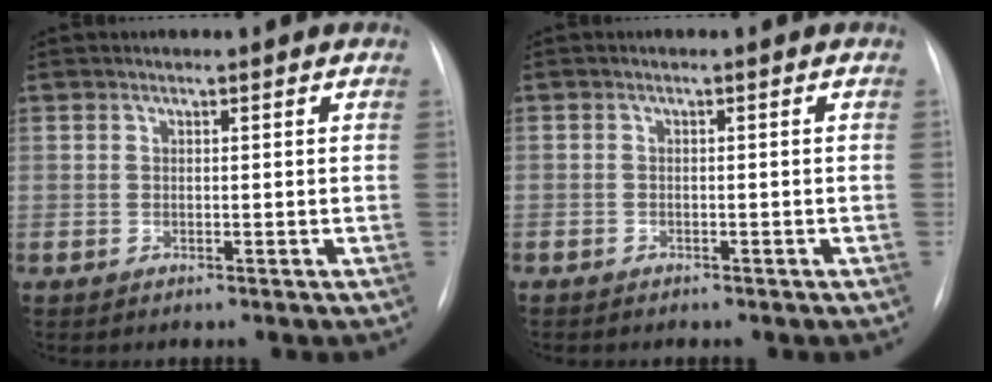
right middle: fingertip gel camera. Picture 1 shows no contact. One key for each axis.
{"total": 1.6, "fx": -1.2, "fy": 0.7, "fz": 0.7, "tx": -0.014, "ty": 0.000, "tz": -0.013}